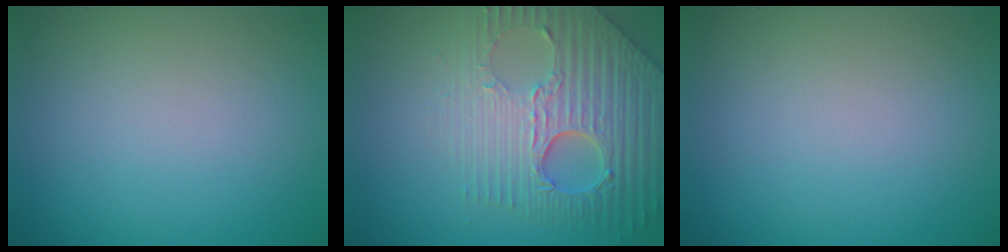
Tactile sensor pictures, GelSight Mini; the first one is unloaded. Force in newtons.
{"total": 6.7, "press": 5.5, "slide": 4.0}
{"total": 0.0}